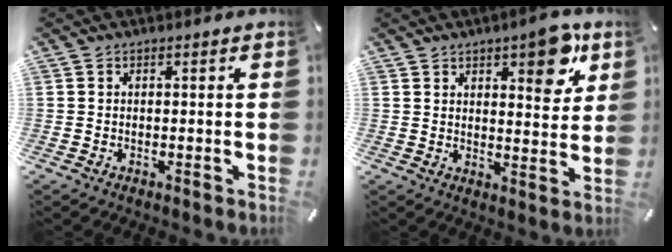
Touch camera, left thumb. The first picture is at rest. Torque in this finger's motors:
{"motor_torque": [0.45, -0.09, 0.24, 0.16, 0.08]}